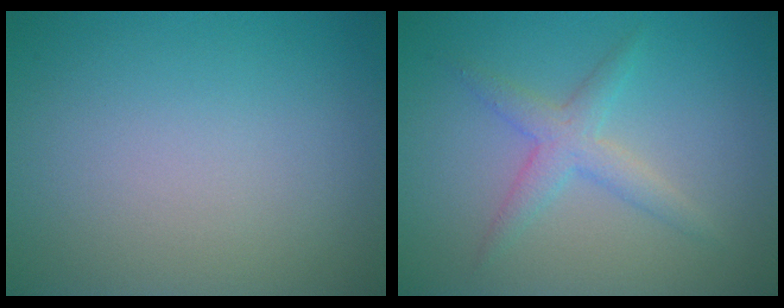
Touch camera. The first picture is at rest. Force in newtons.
{"total": 2.5, "press": 2.5, "slide": 0.1}